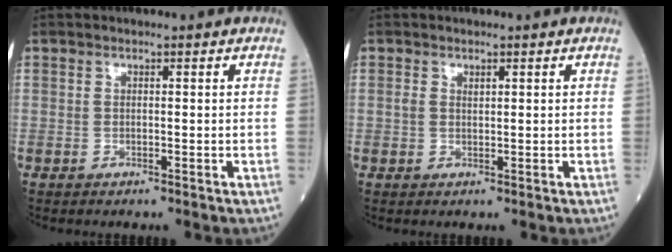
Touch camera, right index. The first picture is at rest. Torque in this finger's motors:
{"motor_torque": [0.05, 0.06, -0.02, -0.01]}